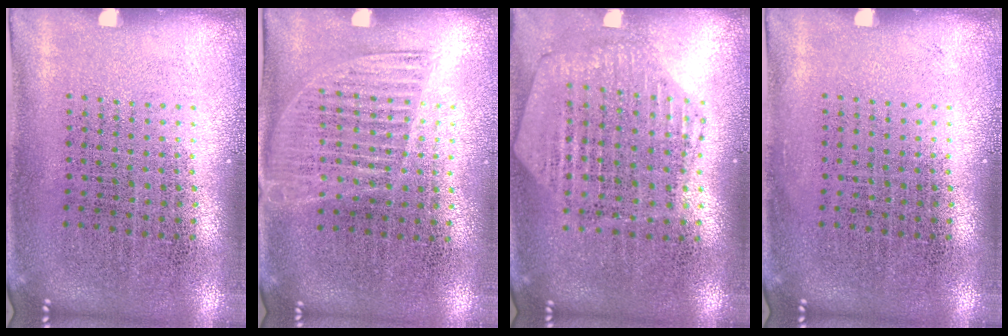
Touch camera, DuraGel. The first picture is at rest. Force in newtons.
{"total": 1.3, "press": 1.1, "slide": 0.7}
{"total": 1.1, "press": 1.1, "slide": 0.2}
{"total": 0.0}